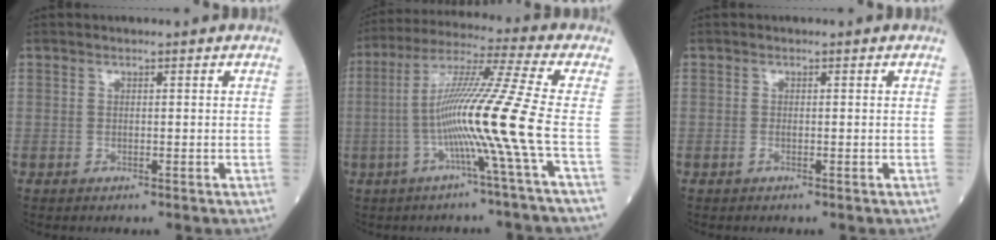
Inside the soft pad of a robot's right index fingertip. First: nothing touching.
{"total": 13.4, "force": [-3.2, -3.2, 12.6], "torque": [-0.236, 0.002, -0.065]}
{"total": 0.5, "force": [-0.1, 0.1, 0.5], "torque": [-0.012, -0.001, -0.002]}